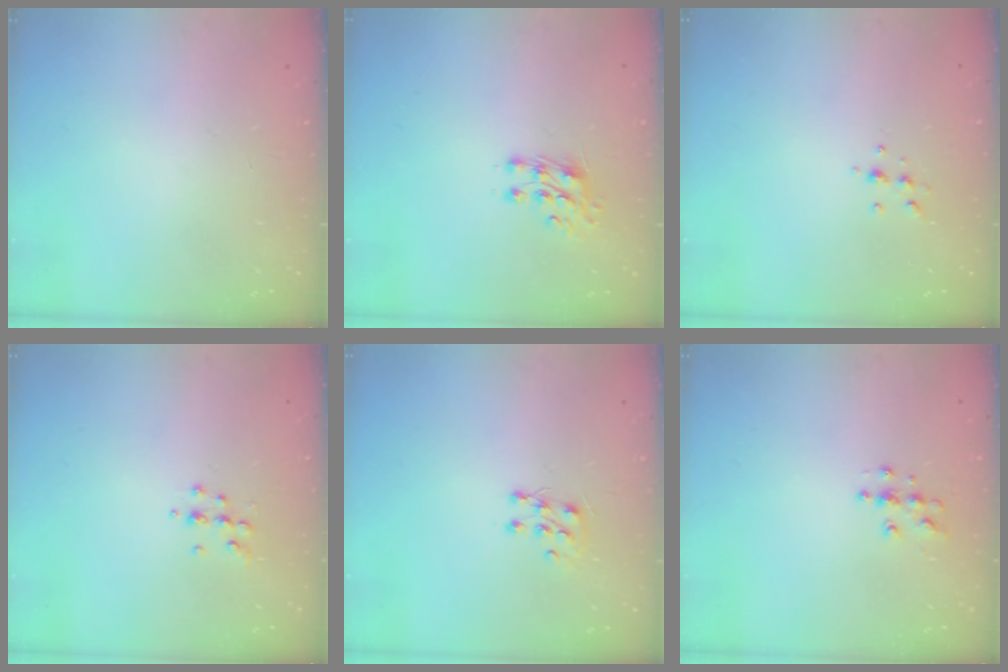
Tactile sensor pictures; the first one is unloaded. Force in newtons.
{"total": 7.8, "press": 7.7, "slide": 0.8}
{"total": 5.4, "press": 5.4, "slide": 0.7}
{"total": 4.8, "press": 4.7, "slide": 0.5}
{"total": 6.8, "press": 6.7, "slide": 0.6}
{"total": 4.3, "press": 4.3, "slide": 0.4}